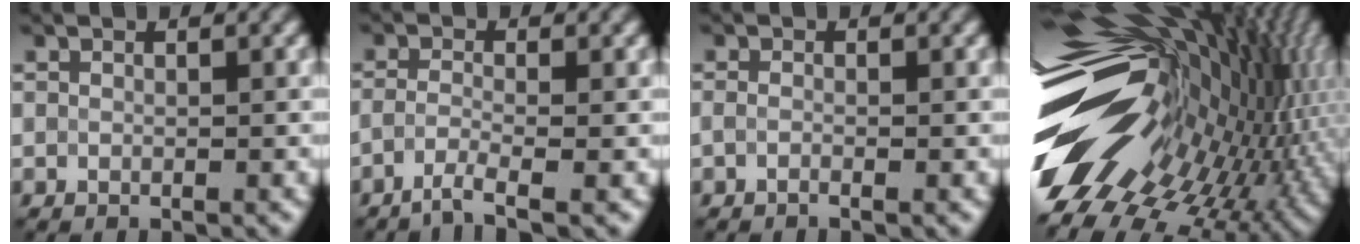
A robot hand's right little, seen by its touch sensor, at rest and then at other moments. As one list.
[{"total": 2.5, "force": [-2.0, 0.1, 1.4], "torque": [-0.020, 0.003, -0.048]}, {"total": 1.1, "force": [-0.9, 0.2, 0.6], "torque": [-0.005, -0.004, -0.012]}, {"total": 19.5, "force": [-1.0, 10.4, 16.5], "torque": [-0.269, -0.009, -0.010]}]